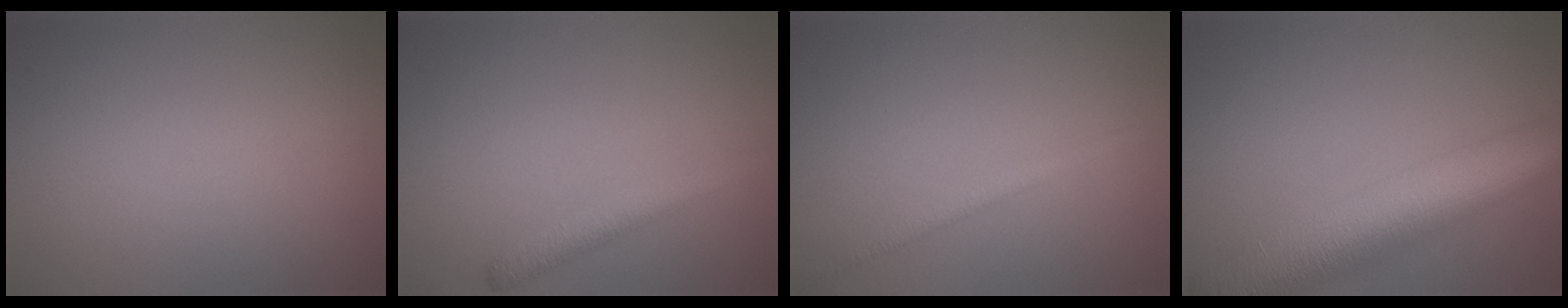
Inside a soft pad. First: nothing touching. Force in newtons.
{"total": 2.2, "press": 2.2, "slide": 0.1}
{"total": 1.3, "press": 1.3, "slide": 0.1}
{"total": 11.5, "press": 11.5, "slide": 0.5}